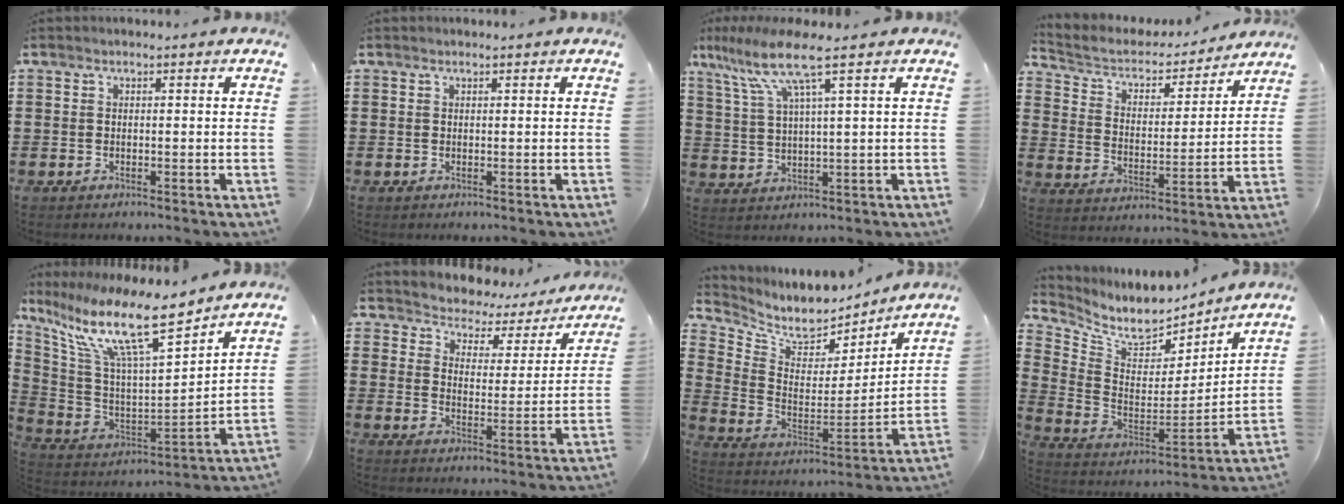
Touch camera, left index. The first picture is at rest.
{"total": 0.0}
{"total": 8.6, "force": [4.8, 0.4, 7.1], "torque": [-0.167, -0.018, 0.078]}
{"total": 4.3, "force": [3.8, 1.8, 1.2], "torque": [-0.049, -0.029, 0.056]}
{"total": 14.7, "force": [9.7, 2.4, 10.8], "torque": [-0.233, -0.057, 0.159]}
{"total": 3.0, "force": [2.8, 1.2, 0.0], "torque": [-0.024, -0.028, 0.037]}
{"total": 7.1, "force": [6.4, 2.7, 1.7], "torque": [-0.067, -0.053, 0.109]}
{"total": 7.5, "force": [6.5, 2.9, 2.3], "torque": [-0.078, -0.055, 0.113]}